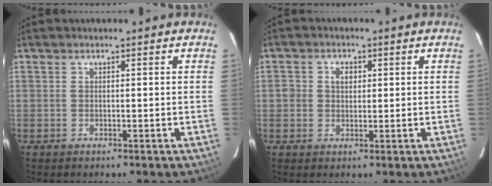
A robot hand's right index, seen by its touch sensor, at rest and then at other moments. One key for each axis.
{"total": 3.1, "fx": 0.3, "fy": 2.7, "fz": 1.3, "tx": -0.021, "ty": 0.010, "tz": 0.005}